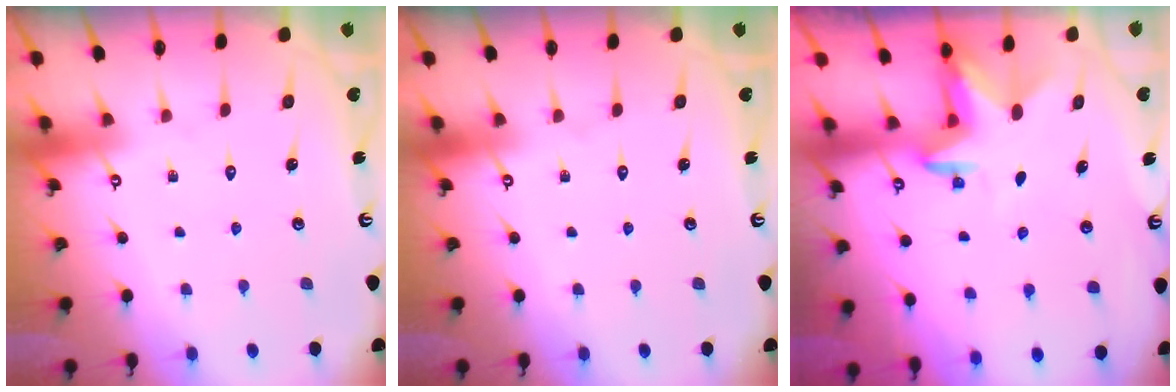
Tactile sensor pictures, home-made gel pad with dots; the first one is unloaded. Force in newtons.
{"total": 0.0}
{"total": 3.1, "press": 3.0, "slide": 0.7}